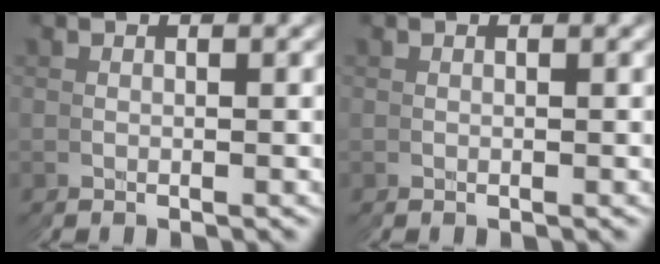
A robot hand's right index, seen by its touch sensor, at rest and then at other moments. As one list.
[{"total": 0.0}]